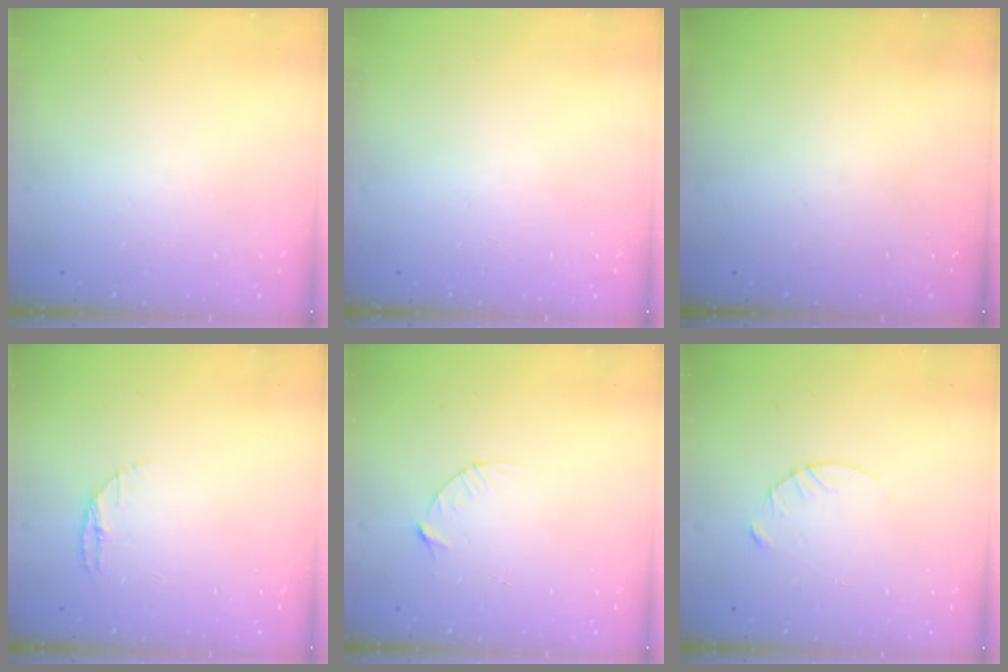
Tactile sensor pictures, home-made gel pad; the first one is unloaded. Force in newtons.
{"total": 0.0}
{"total": 0.0}
{"total": 3.4, "press": 3.4, "slide": 0.4}
{"total": 3.2, "press": 3.2, "slide": 0.3}
{"total": 3.8, "press": 3.8, "slide": 0.3}